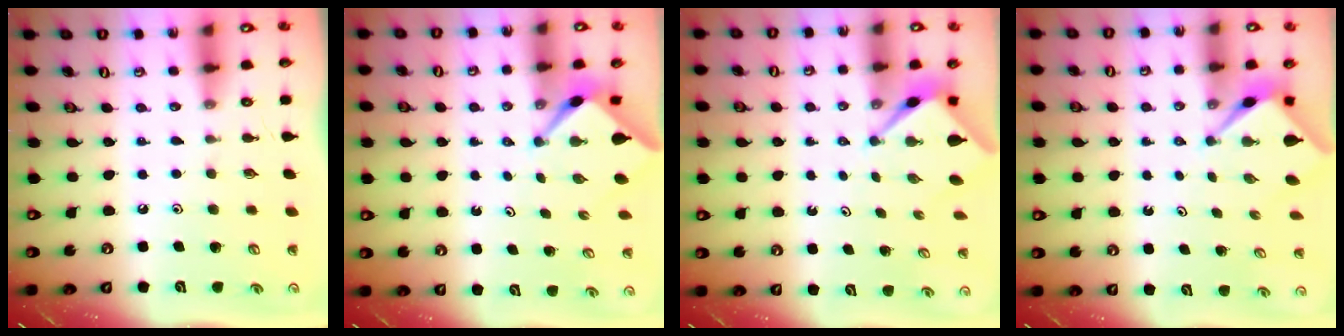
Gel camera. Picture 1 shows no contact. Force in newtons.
{"total": 2.5, "press": 2.5, "slide": 0.2}
{"total": 2.6, "press": 2.6, "slide": 0.1}
{"total": 2.5, "press": 2.5, "slide": 0.1}